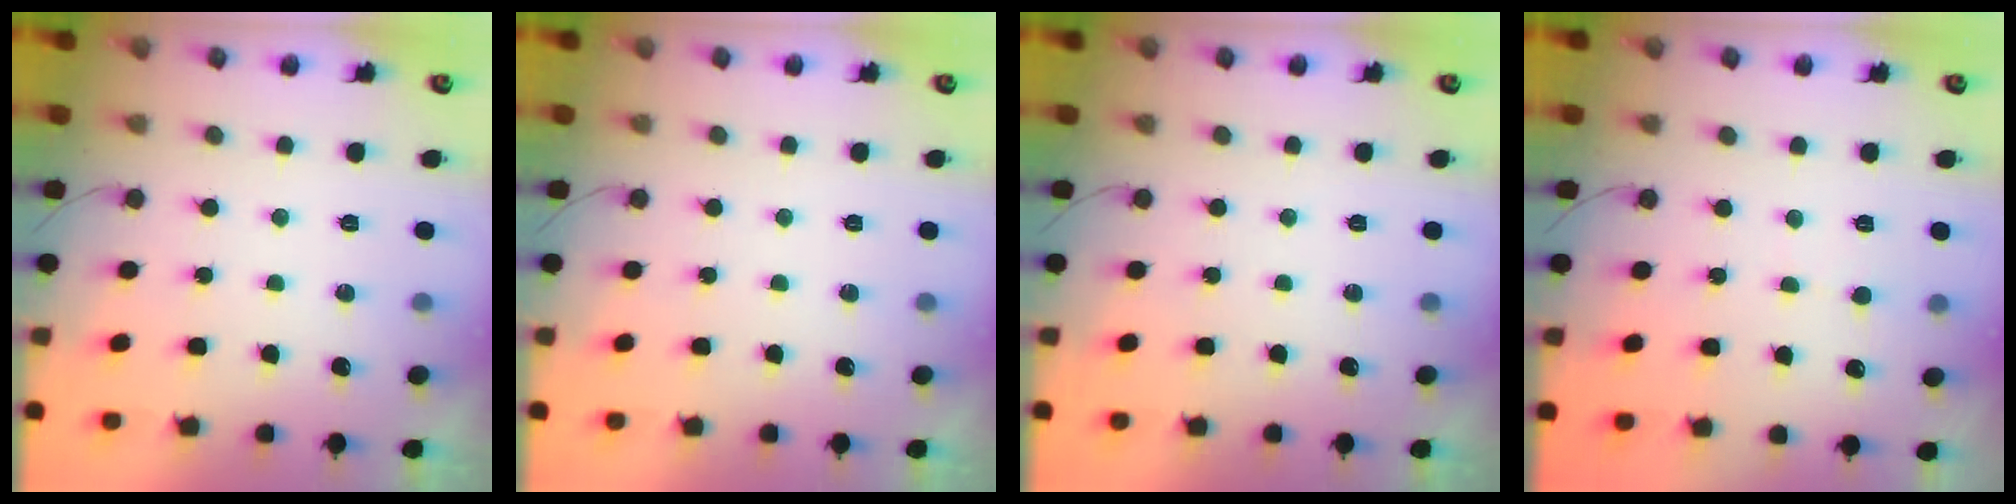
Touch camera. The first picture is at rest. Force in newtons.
{"total": 0.0}
{"total": 0.0}
{"total": 2.9, "press": 2.9, "slide": 0.3}